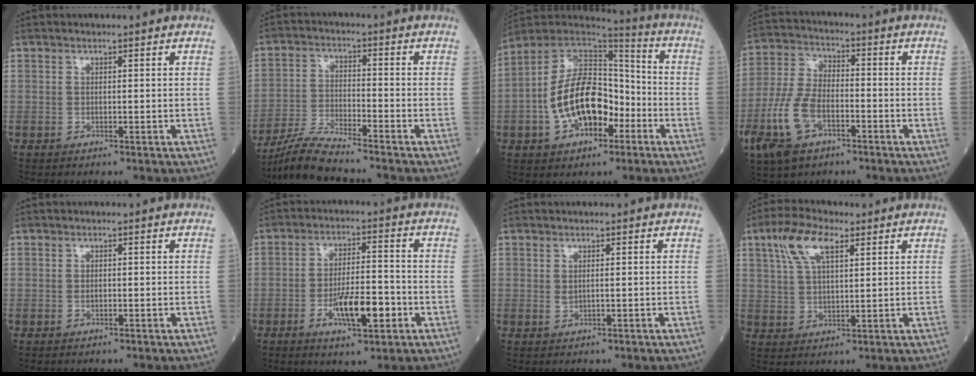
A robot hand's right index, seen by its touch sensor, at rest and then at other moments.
{"total": 7.4, "force": [-6.9, -0.7, 2.7], "torque": [-0.062, -0.019, -0.133]}
{"total": 16.0, "force": [-4.4, 8.9, 12.5], "torque": [-0.242, 0.026, -0.073]}
{"total": 11.0, "force": [-4.5, 5.7, 8.3], "torque": [-0.198, 0.001, -0.084]}
{"total": 0.8, "force": [-0.1, 0.5, 0.6], "torque": [-0.010, 0.001, -0.002]}
{"total": 8.9, "force": [-3.2, 2.2, 8.0], "torque": [-0.142, -0.001, -0.050]}
{"total": 1.2, "force": [0.2, 0.5, 1.1], "torque": [-0.023, -0.003, 0.008]}
{"total": 8.1, "force": [4.2, 2.8, 6.4], "torque": [-0.138, 0.017, 0.081]}